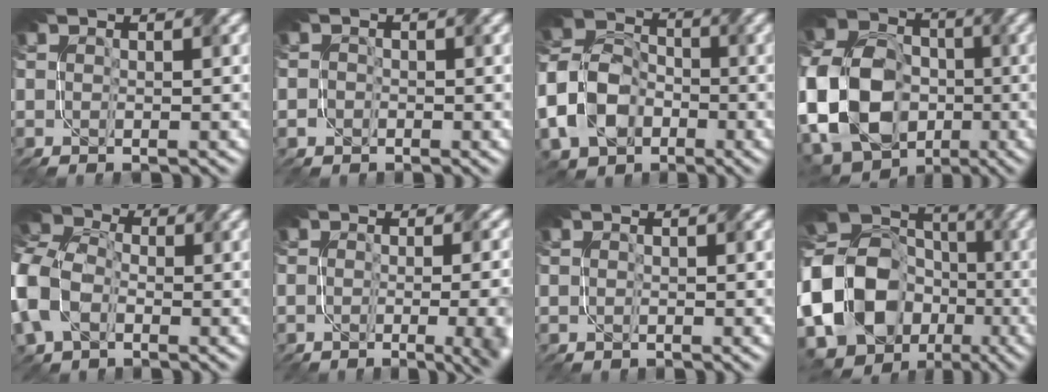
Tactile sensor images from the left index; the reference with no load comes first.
{"total": 1.2, "force": [-0.5, 1.1, 0.0], "torque": [0.003, -0.001, -0.005]}
{"total": 6.9, "force": [-2.7, 5.6, 2.9], "torque": [-0.064, 0.009, -0.061]}
{"total": 14.6, "force": [-2.9, 11.7, 8.4], "torque": [-0.210, -0.002, -0.053]}
{"total": 8.0, "force": [-1.5, 6.0, 5.1], "torque": [-0.135, 0.013, -0.048]}
{"total": 12.5, "force": [-2.4, 6.8, 10.3], "torque": [-0.058, 0.003, -0.002]}
{"total": 0.0}
{"total": 22.6, "force": [-6.7, 20.0, 8.2], "torque": [-0.187, -0.025, -0.147]}